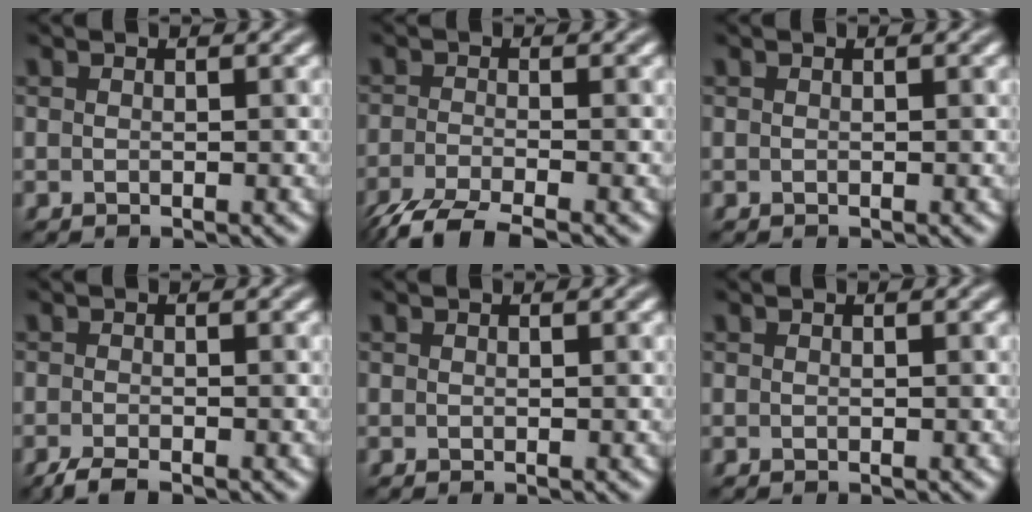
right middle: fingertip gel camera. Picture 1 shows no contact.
{"total": 5.0, "force": [-3.8, 1.0, 3.1], "torque": [-0.055, -0.011, -0.083]}
{"total": 0.0}
{"total": 2.0, "force": [-1.6, 0.4, 1.2], "torque": [-0.025, -0.005, -0.035]}
{"total": 0.0}
{"total": 0.0}